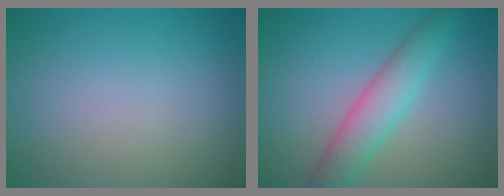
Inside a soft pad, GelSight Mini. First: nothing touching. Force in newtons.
{"total": 4.2, "press": 4.2, "slide": 0.1}